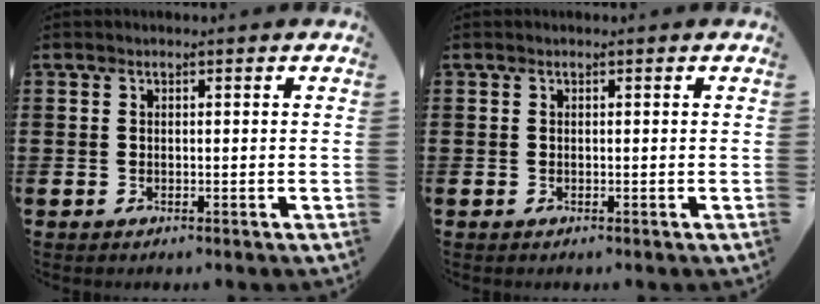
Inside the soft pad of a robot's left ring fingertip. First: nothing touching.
{"total": 0.0}